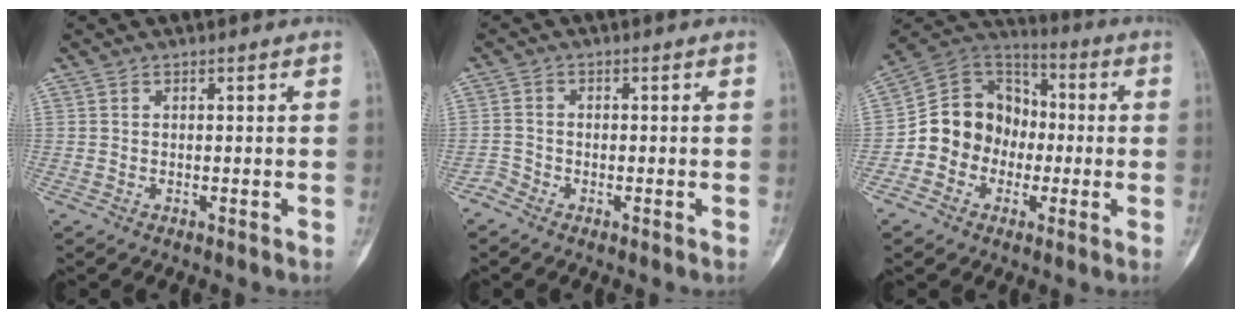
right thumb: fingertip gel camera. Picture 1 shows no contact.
{"total": 1.7, "force": [-1.4, 0.9, 0.0], "torque": [0.007, -0.001, -0.036]}
{"total": 13.9, "force": [-2.8, 12.3, 5.8], "torque": [-0.056, 0.055, -0.059]}